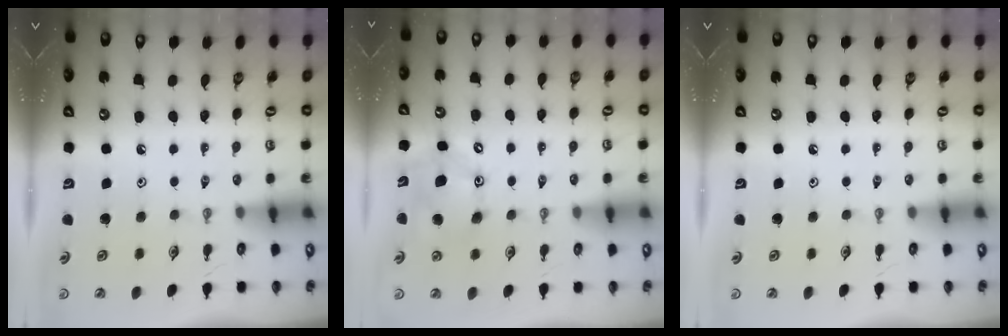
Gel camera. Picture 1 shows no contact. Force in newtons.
{"total": 11.6, "press": 11.2, "slide": 2.9}
{"total": 0.0}